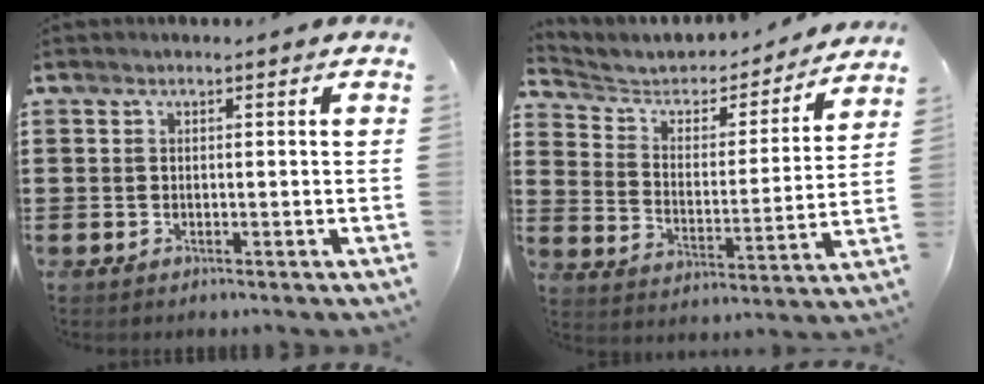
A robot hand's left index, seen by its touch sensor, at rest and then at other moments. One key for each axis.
{"total": 4.2, "fx": 3.7, "fy": 1.9, "fz": 0.9, "tx": -0.044, "ty": -0.029, "tz": 0.055}